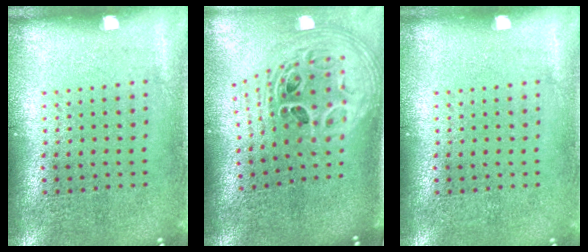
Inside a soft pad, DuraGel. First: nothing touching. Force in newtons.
{"total": 2.9, "press": 2.0, "slide": 2.0}
{"total": 0.0}